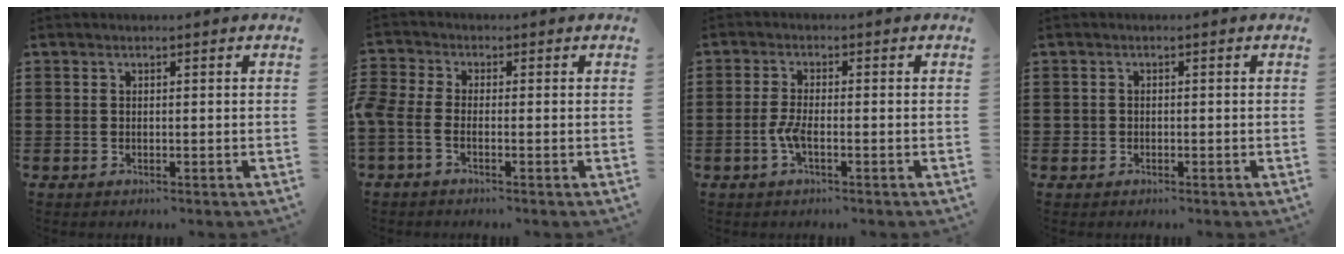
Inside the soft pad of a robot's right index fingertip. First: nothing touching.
{"total": 2.3, "force": [-1.3, 0.7, 1.8], "torque": [-0.053, -0.004, -0.031]}
{"total": 3.0, "force": [-1.2, 0.7, 2.6], "torque": [-0.068, -0.007, -0.029]}
{"total": 0.9, "force": [-0.4, 0.8, 0.1], "torque": [-0.003, 0.004, -0.010]}